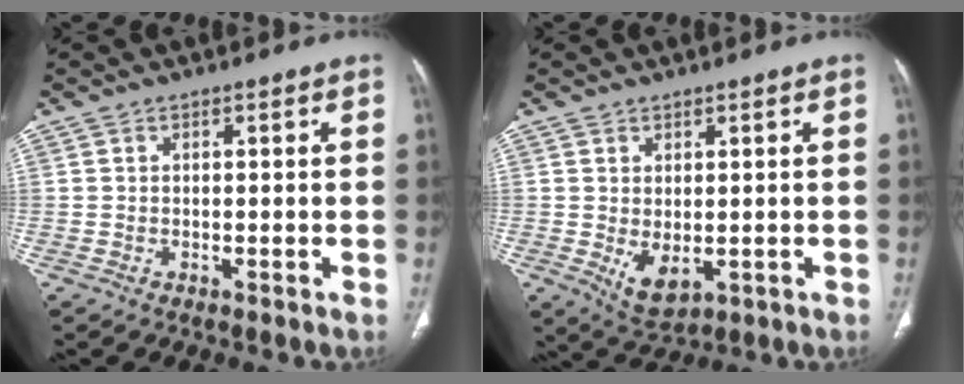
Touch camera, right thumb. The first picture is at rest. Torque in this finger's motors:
{"motor_torque": [-0.37, 0.43, -0.10, 0.02, 0.19]}